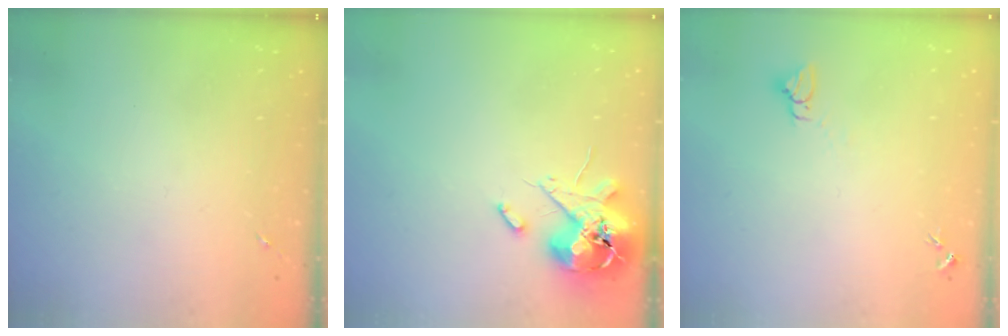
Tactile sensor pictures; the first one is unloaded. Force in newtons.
{"total": 13.0, "press": 12.8, "slide": 2.1}
{"total": 3.0, "press": 3.0, "slide": 0.1}